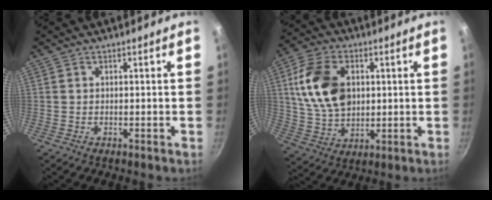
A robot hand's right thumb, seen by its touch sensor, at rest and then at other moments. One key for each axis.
{"total": 14.9, "fx": 2.9, "fy": 10.3, "fz": 10.4, "tx": -0.177, "ty": -0.002, "tz": 0.060}